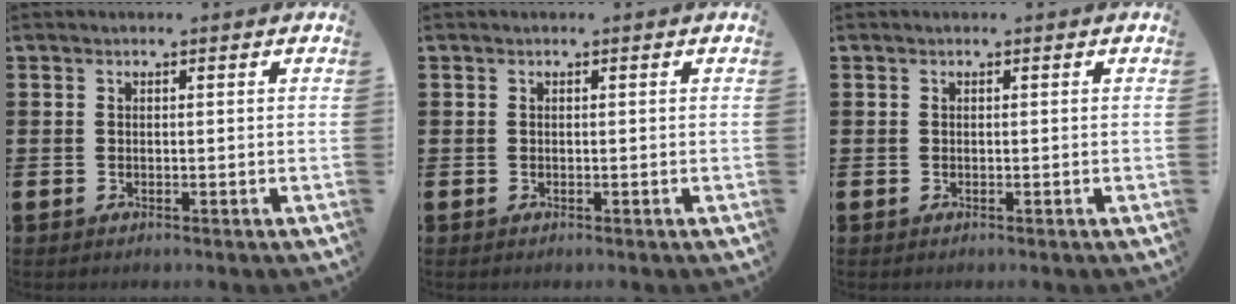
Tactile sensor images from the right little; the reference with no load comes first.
{"total": 0.0}
{"total": 0.0}